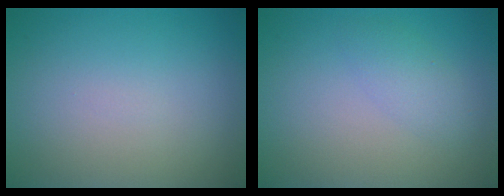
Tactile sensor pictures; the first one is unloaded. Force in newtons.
{"total": 1.9, "press": 1.9, "slide": 0.0}